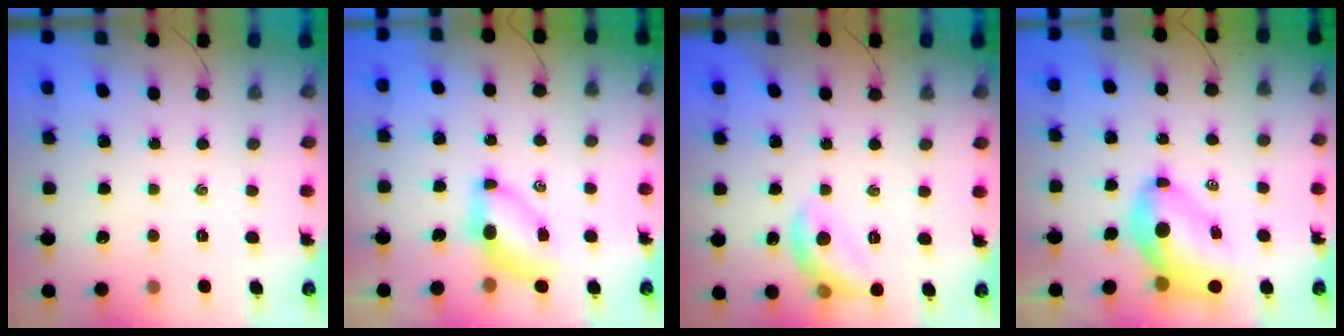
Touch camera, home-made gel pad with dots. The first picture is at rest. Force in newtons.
{"total": 7.1, "press": 6.9, "slide": 1.3}
{"total": 10.6, "press": 10.6, "slide": 0.3}
{"total": 10.1, "press": 9.7, "slide": 2.8}